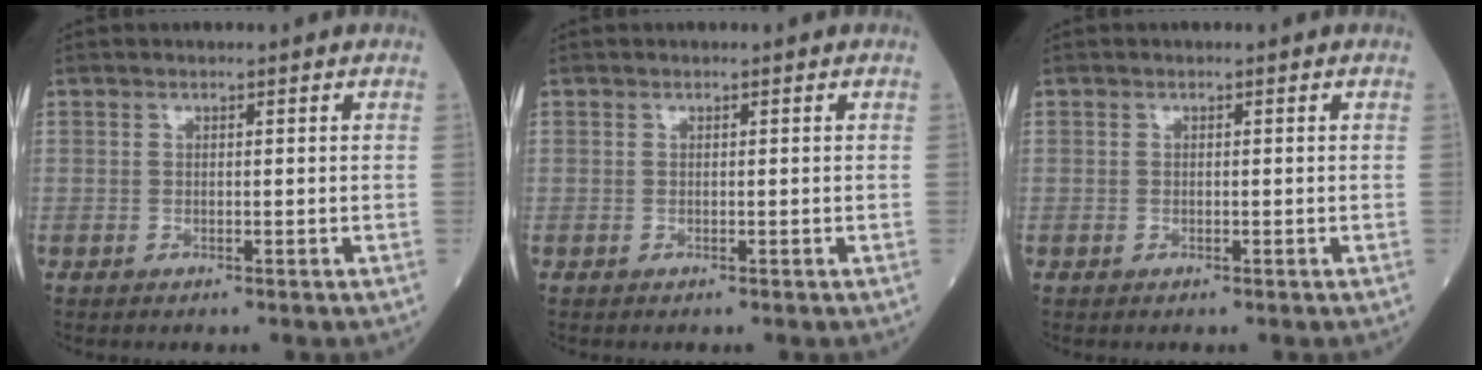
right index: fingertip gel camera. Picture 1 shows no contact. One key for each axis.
{"total": 0.0}
{"total": 0.0}